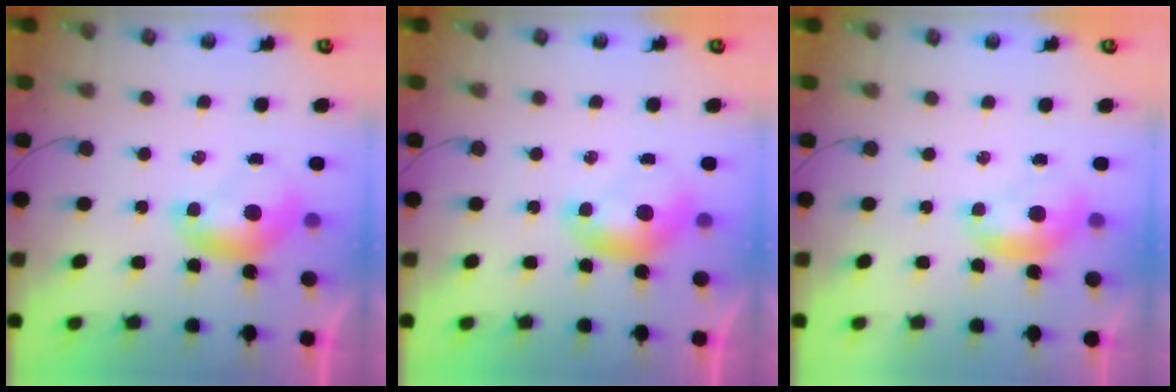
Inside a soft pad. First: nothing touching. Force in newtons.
{"total": 0.0}
{"total": 1.1, "press": 0.8, "slide": 0.8}